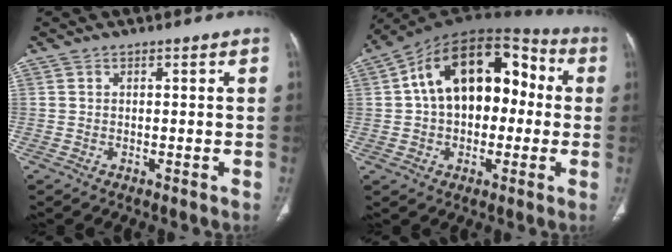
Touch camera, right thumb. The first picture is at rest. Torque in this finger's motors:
{"motor_torque": [-0.89, 2.26, 0.58, -0.01, 0.35]}